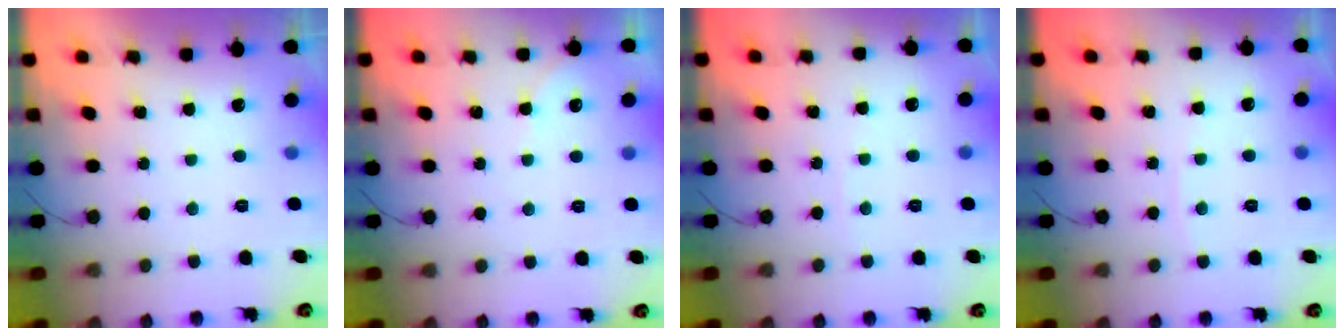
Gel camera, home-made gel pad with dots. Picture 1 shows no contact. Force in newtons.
{"total": 1.7, "press": 1.6, "slide": 0.3}
{"total": 1.7, "press": 1.7, "slide": 0.2}
{"total": 3.1, "press": 3.1, "slide": 0.4}